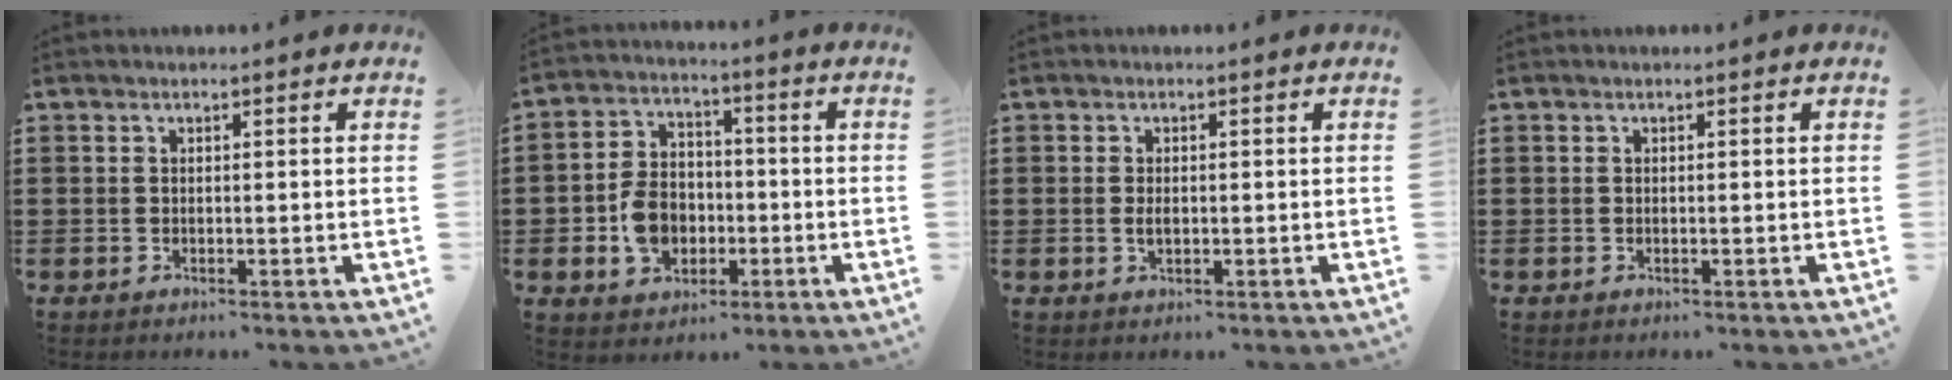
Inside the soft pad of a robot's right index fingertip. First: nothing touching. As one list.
[{"total": 7.9, "force": [-2.0, 6.0, 4.8], "torque": [-0.116, 0.009, -0.039]}, {"total": 1.3, "force": [-0.1, 0.7, 1.2], "torque": [-0.022, 0.004, -0.002]}, {"total": 0.0}]